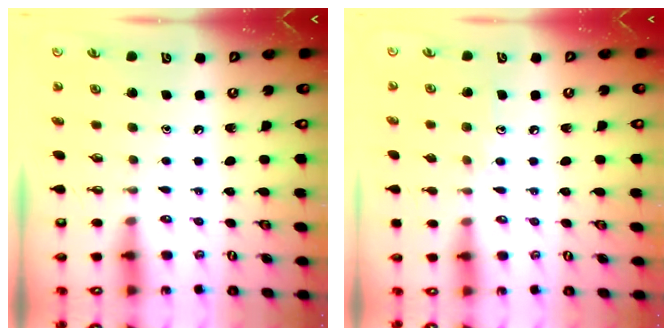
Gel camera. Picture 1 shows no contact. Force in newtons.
{"total": 5.4, "press": 5.4, "slide": 0.5}